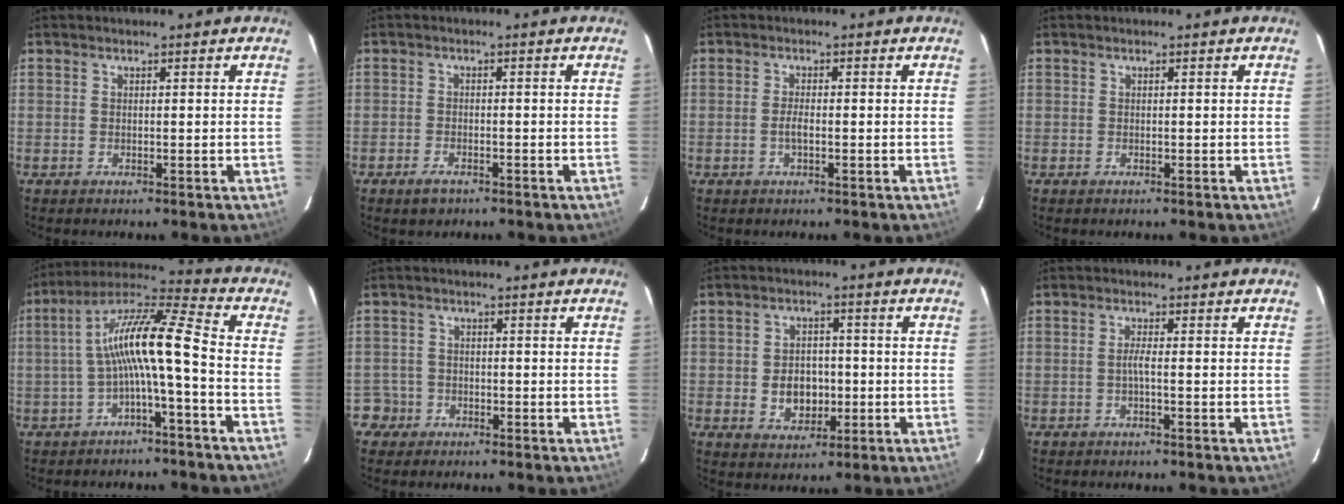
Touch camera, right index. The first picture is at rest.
{"total": 2.6, "force": [-1.8, 1.4, 1.1], "torque": [-0.027, 0.001, -0.030]}
{"total": 1.8, "force": [-0.6, 0.6, 1.6], "torque": [-0.032, -0.002, -0.011]}
{"total": 0.0}
{"total": 11.9, "force": [-2.4, 0.9, 11.6], "torque": [-0.234, 0.023, -0.049]}
{"total": 3.5, "force": [-1.7, 3.0, -0.2], "torque": [0.006, 0.026, -0.031]}
{"total": 6.7, "force": [-1.1, 5.3, 3.9], "torque": [-0.080, 0.005, -0.008]}
{"total": 1.2, "force": [-0.5, -0.3, 1.1], "torque": [-0.020, 0.001, -0.011]}